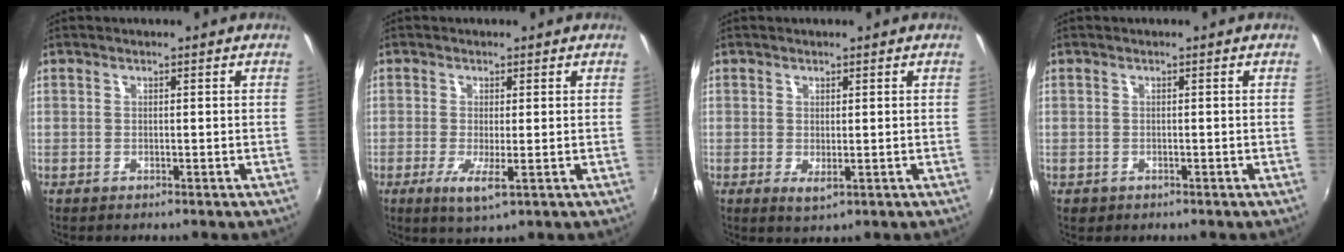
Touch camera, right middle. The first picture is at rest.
{"total": 4.2, "force": [-1.2, 0.4, 4.0], "torque": [-0.084, -0.016, -0.024]}
{"total": 1.8, "force": [0.0, 0.7, 1.7], "torque": [-0.029, -0.008, 0.001]}
{"total": 1.3, "force": [-0.6, 1.1, 0.5], "torque": [-0.011, -0.005, -0.010]}